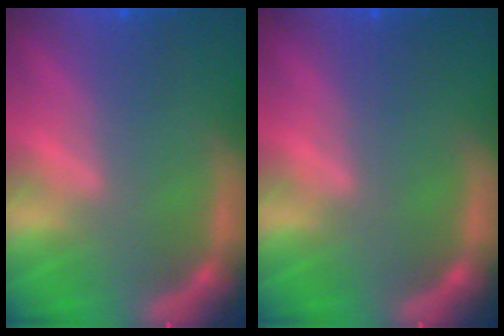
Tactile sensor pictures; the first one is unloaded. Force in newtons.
{"total": 0.0}